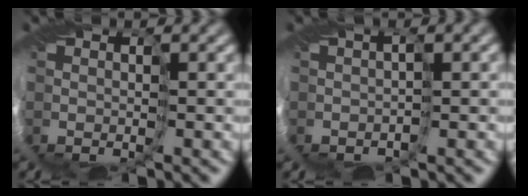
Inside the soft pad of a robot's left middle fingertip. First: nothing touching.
{"total": 1.9, "force": [-0.5, 0.8, 1.6], "torque": [-0.018, 0.014, 0.000]}